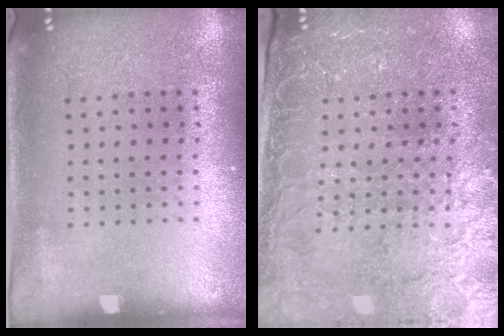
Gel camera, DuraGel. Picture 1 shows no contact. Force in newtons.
{"total": 3.1, "press": 2.9, "slide": 1.0}